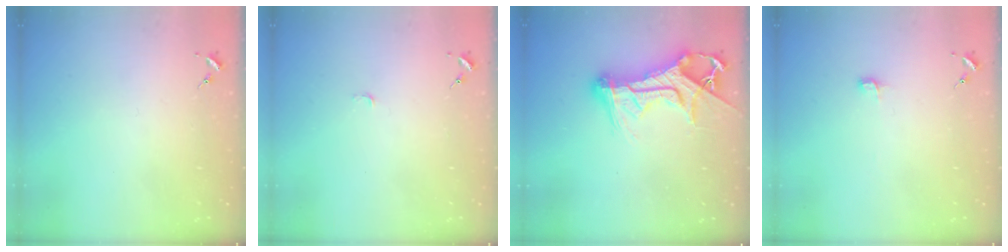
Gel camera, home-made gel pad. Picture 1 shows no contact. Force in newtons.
{"total": 3.0, "press": 3.0, "slide": 0.3}
{"total": 17.1, "press": 17.0, "slide": 1.6}
{"total": 3.9, "press": 3.9, "slide": 0.4}